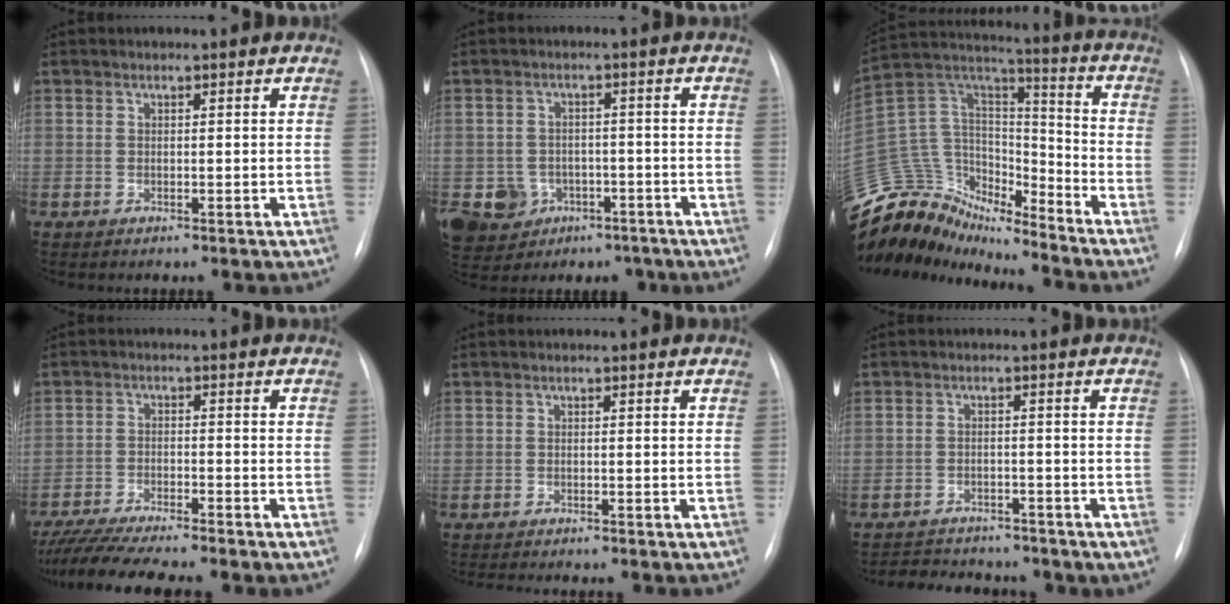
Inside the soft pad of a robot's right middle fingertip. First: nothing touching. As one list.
[{"total": 10.2, "force": [-4.8, 8.6, 2.7], "torque": [-0.069, 0.015, -0.059]}, {"total": 18.4, "force": [-17.3, 5.8, 2.6], "torque": [-0.067, 0.075, -0.305]}, {"total": 9.3, "force": [-8.1, -0.5, 4.5], "torque": [-0.076, -0.023, -0.135]}, {"total": 2.6, "force": [-2.4, -0.2, 1.1], "torque": [-0.014, -0.007, -0.034]}, {"total": 9.1, "force": [-7.8, 3.8, 2.5], "torque": [-0.046, 0.008, -0.102]}]